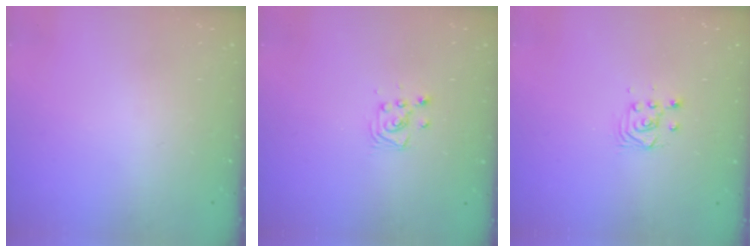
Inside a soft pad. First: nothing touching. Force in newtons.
{"total": 4.3, "press": 4.2, "slide": 0.5}
{"total": 4.1, "press": 4.0, "slide": 0.7}